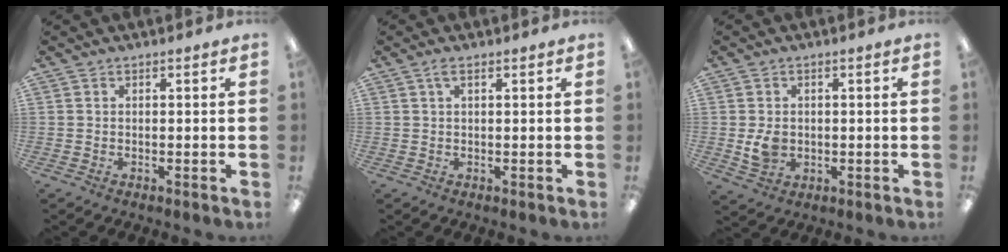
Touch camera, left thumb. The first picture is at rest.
{"total": 2.4, "force": [1.1, 0.8, 2.0], "torque": [-0.046, 0.005, 0.018]}
{"total": 4.7, "force": [-0.1, 3.8, 2.6], "torque": [-0.039, -0.001, -0.002]}